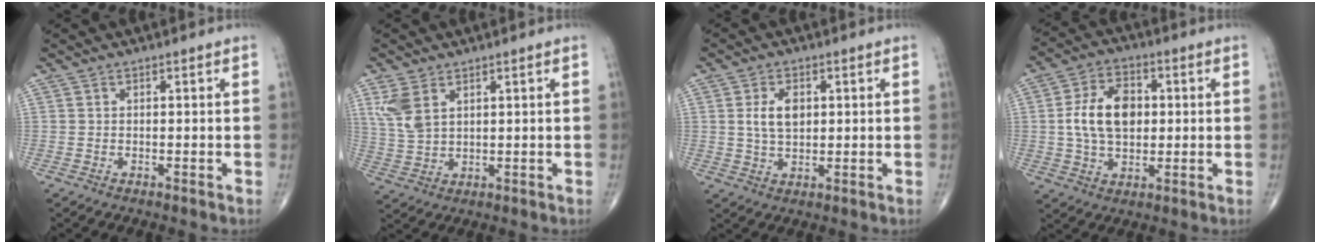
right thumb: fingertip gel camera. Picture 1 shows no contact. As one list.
[{"total": 6.1, "force": [2.9, 3.5, 4.2], "torque": [-0.092, -0.005, 0.069]}, {"total": 5.4, "force": [1.1, 3.3, 4.2], "torque": [-0.071, -0.003, 0.021]}, {"total": 11.5, "force": [0.8, 7.5, 8.7], "torque": [-0.141, 0.008, 0.014]}]